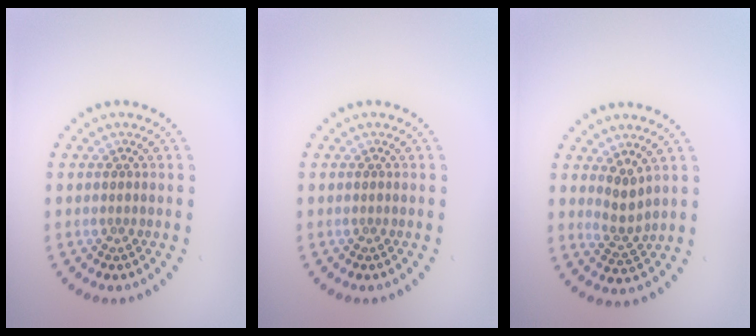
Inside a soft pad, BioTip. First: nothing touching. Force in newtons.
{"total": 0.0}
{"total": 2.3, "press": 1.8, "slide": 1.4}